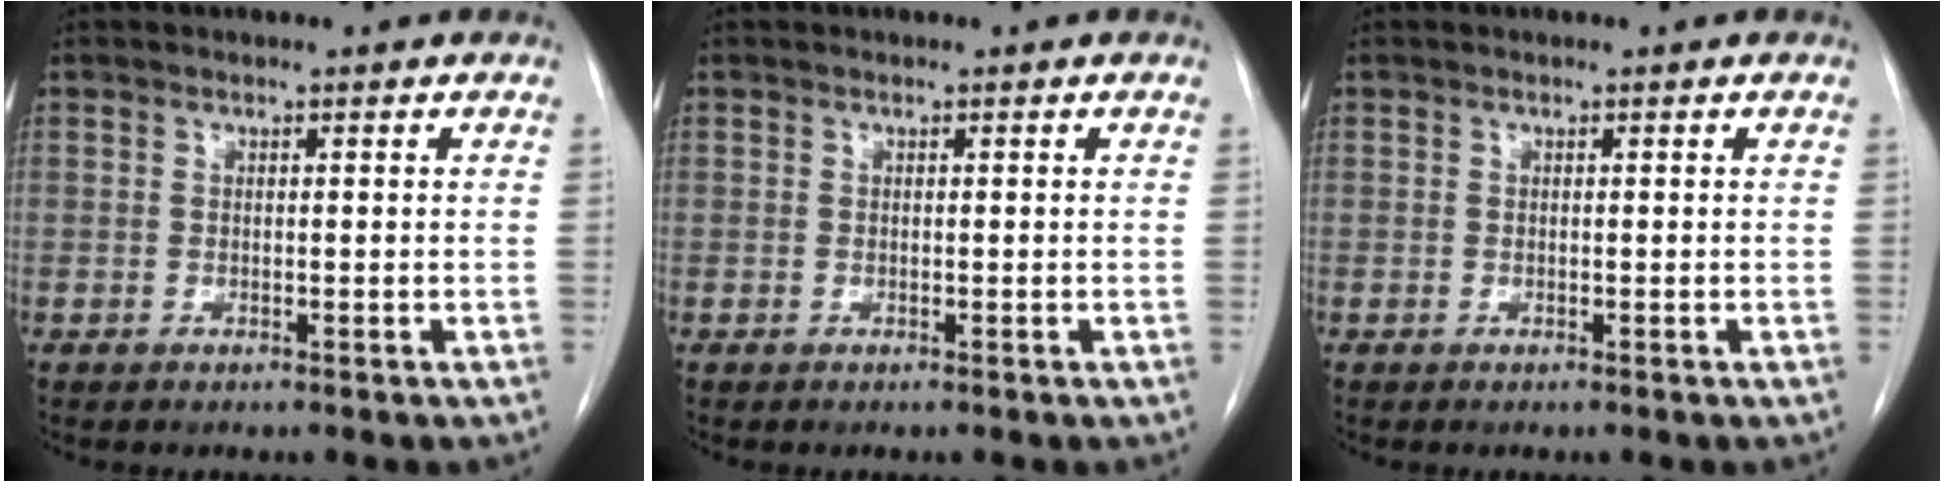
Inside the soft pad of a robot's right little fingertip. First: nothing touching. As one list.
[{"total": 0.0}, {"total": 0.0}]